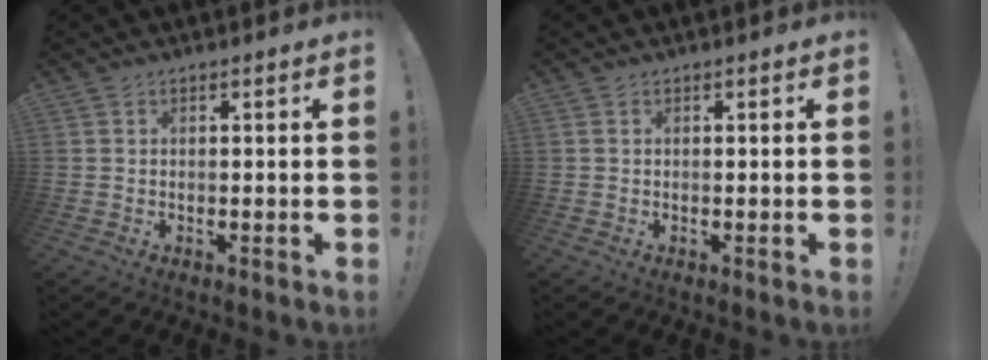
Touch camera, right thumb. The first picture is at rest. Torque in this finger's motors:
{"motor_torque": [0.04, 0.46, 0.19, 0.04, 0.00]}